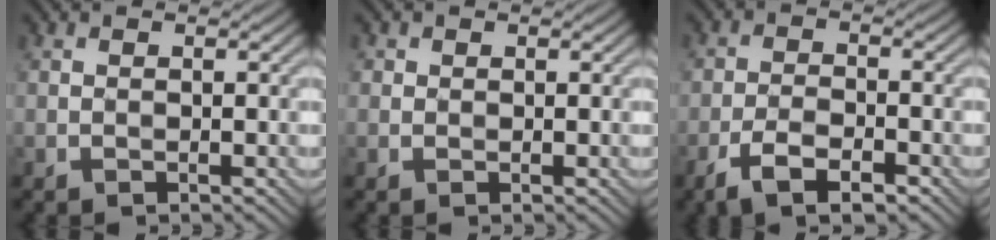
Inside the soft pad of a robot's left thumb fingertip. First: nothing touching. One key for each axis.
{"total": 1.2, "fx": 0.5, "fy": 1.1, "fz": 0.2, "tx": -0.002, "ty": -0.002, "tz": 0.004}
{"total": 5.2, "fx": -3.3, "fy": 2.1, "fz": 3.5, "tx": -0.067, "ty": 0.003, "tz": -0.067}